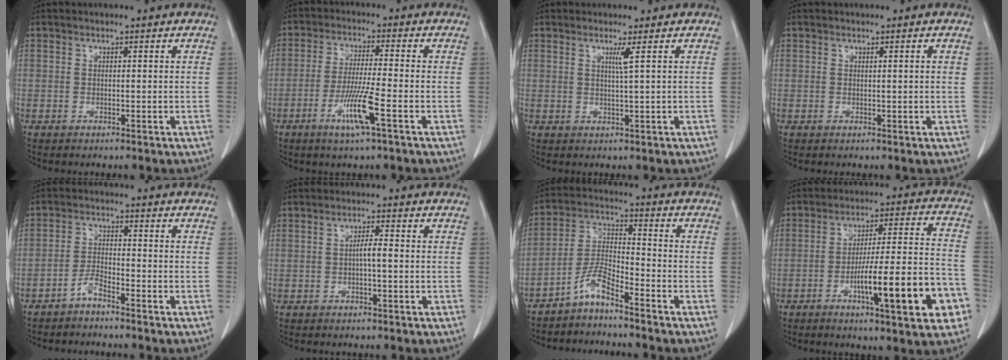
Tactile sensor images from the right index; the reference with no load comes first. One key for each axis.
{"total": 7.4, "fx": -3.1, "fy": -0.5, "fz": 6.7, "tx": -0.129, "ty": -0.015, "tz": -0.063}
{"total": 2.0, "fx": 1.0, "fy": -0.7, "fz": 1.6, "tx": -0.031, "ty": -0.011, "tz": 0.020}
{"total": 1.5, "fx": 0.7, "fy": 0.1, "fz": 1.3, "tx": -0.019, "ty": -0.003, "tz": 0.009}
{"total": 2.7, "fx": -2.2, "fy": 0.1, "fz": 1.5, "tx": -0.028, "ty": -0.002, "tz": -0.049}
{"total": 2.7, "fx": -0.1, "fy": 0.2, "fz": 2.6, "tx": -0.045, "ty": 0.002, "tz": -0.004}
{"total": 5.2, "fx": -4.2, "fy": 0.2, "fz": 3.1, "tx": -0.066, "ty": -0.004, "tz": -0.091}
{"total": 17.0, "fx": -6.3, "fy": 1.9, "fz": 15.7, "tx": -0.217, "ty": 0.013, "tz": -0.089}